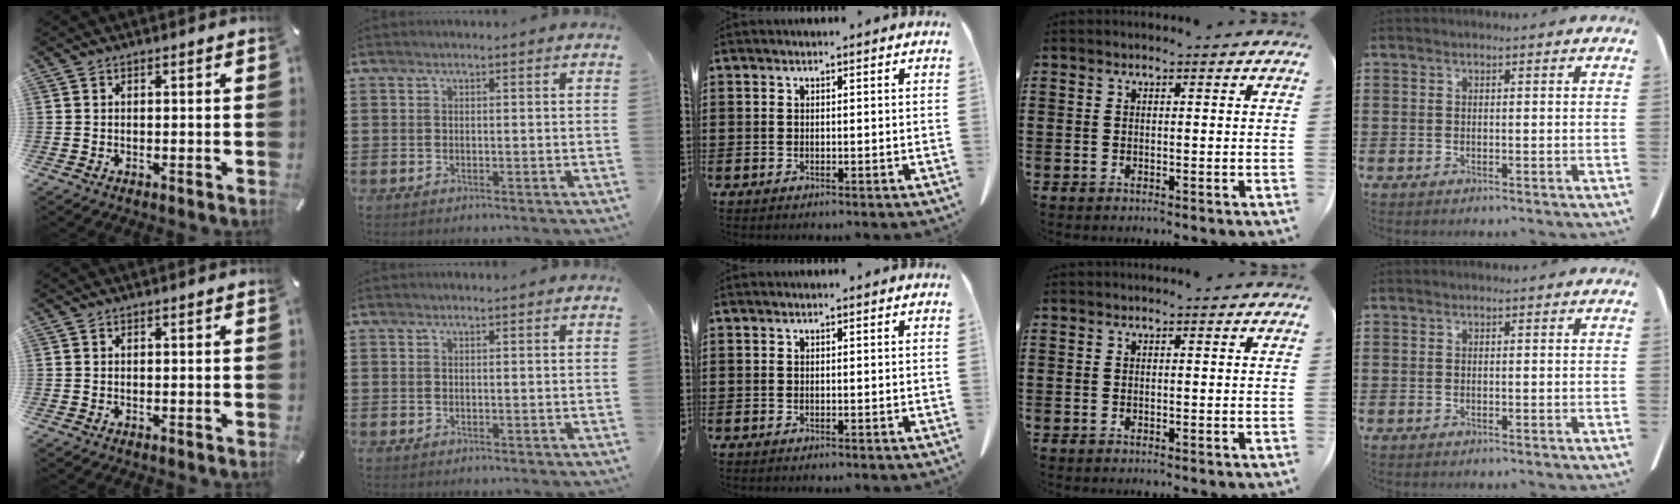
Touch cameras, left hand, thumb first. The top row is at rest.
{}